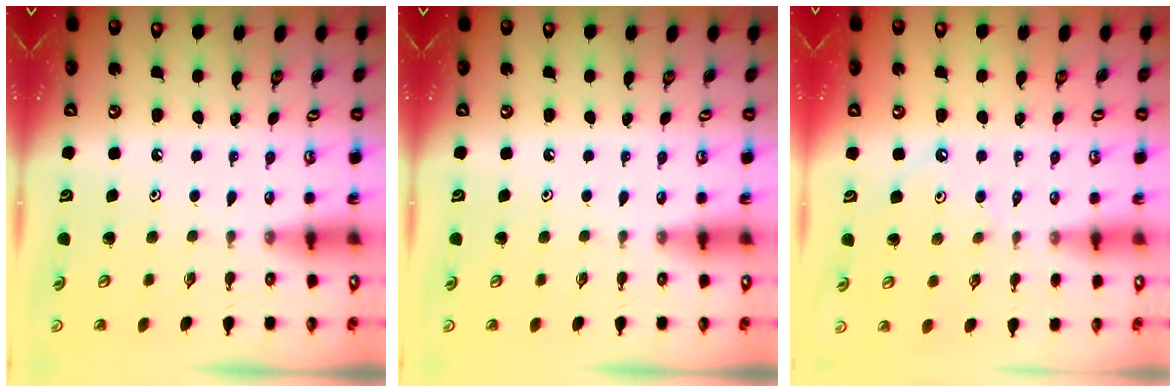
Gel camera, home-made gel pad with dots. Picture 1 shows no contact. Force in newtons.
{"total": 0.0}
{"total": 1.1, "press": 1.1, "slide": 0.3}